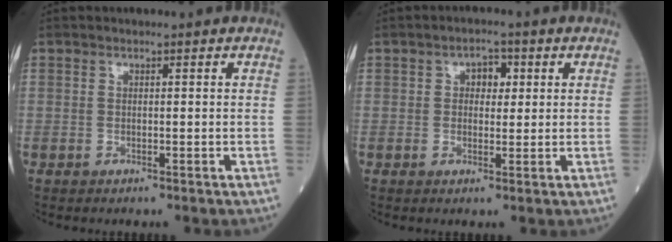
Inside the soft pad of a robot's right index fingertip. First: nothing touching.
{"total": 3.1, "force": [0.9, 2.0, 2.2], "torque": [-0.027, 0.010, 0.011]}